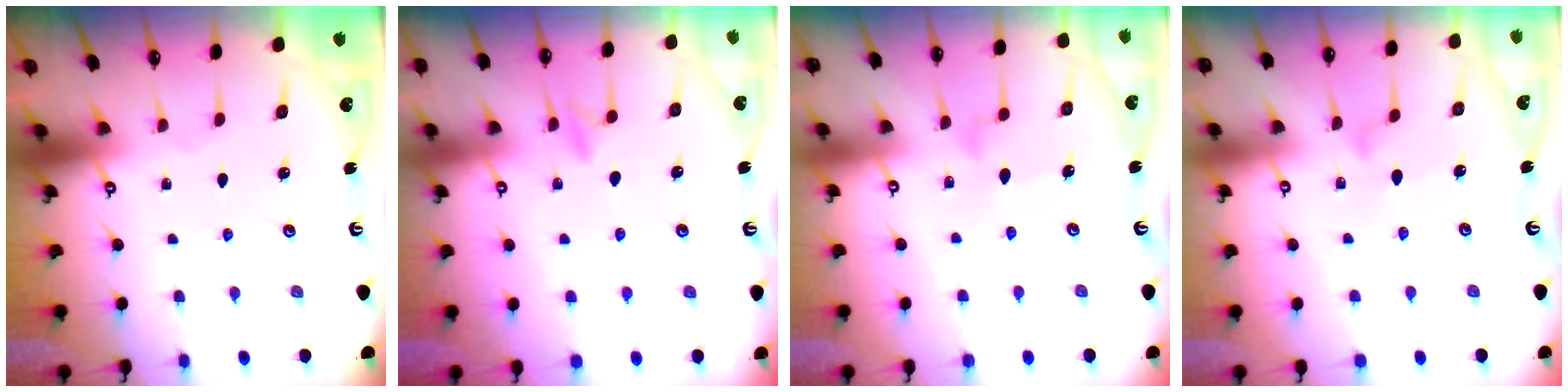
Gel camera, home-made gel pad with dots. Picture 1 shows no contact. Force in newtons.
{"total": 5.6, "press": 5.6, "slide": 0.7}
{"total": 8.6, "press": 8.6, "slide": 0.4}
{"total": 7.8, "press": 7.8, "slide": 0.4}